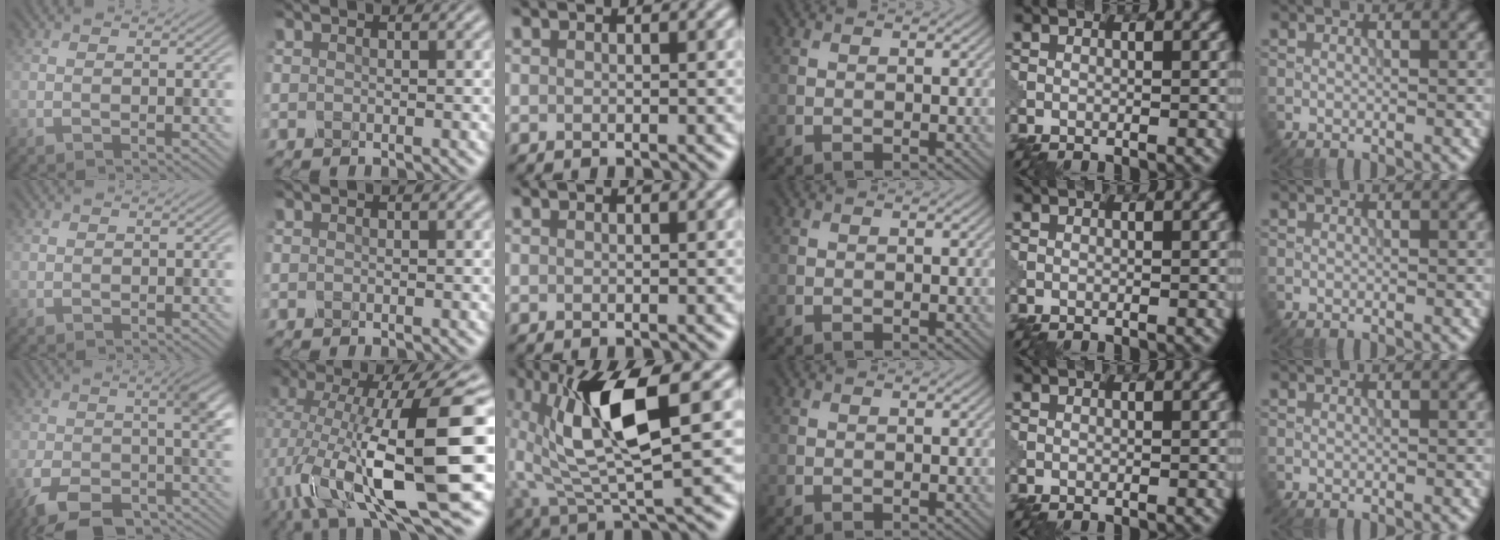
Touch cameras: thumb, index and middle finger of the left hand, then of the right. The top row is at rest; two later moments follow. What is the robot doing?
{"motion": "shake", "object": "salt shaker"}